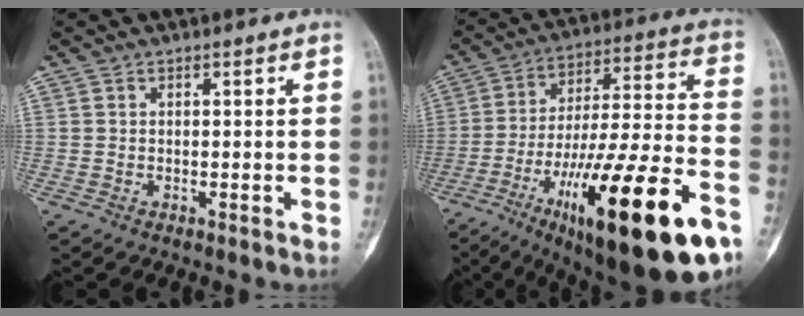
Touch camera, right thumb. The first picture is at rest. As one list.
[{"total": 30.4, "force": [-14.8, 7.1, 25.6], "torque": [-0.383, 0.050, -0.230]}]